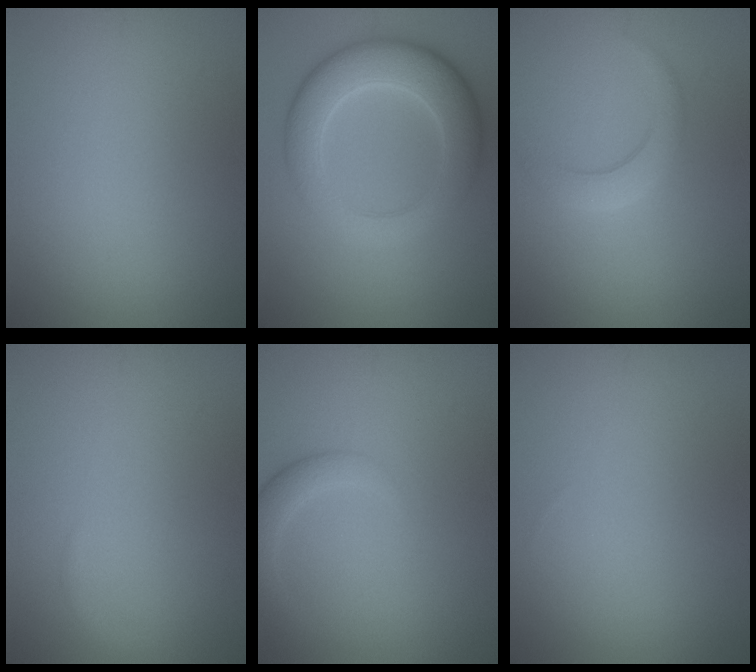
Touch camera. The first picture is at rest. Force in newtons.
{"total": 7.6, "press": 7.6, "slide": 0.2}
{"total": 2.4, "press": 2.4, "slide": 0.1}
{"total": 0.8, "press": 0.8, "slide": 0.0}
{"total": 2.6, "press": 2.5, "slide": 0.4}
{"total": 0.0}